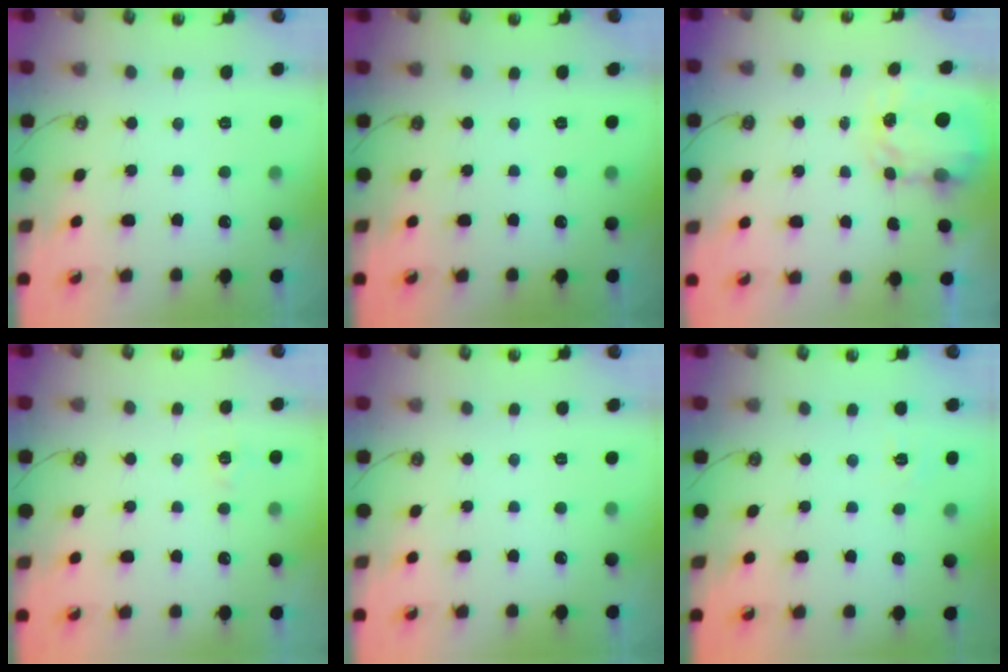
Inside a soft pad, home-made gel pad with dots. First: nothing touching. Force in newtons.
{"total": 0.0}
{"total": 3.6, "press": 3.6, "slide": 0.5}
{"total": 4.3, "press": 4.2, "slide": 0.7}
{"total": 0.0}
{"total": 6.1, "press": 6.1, "slide": 0.6}